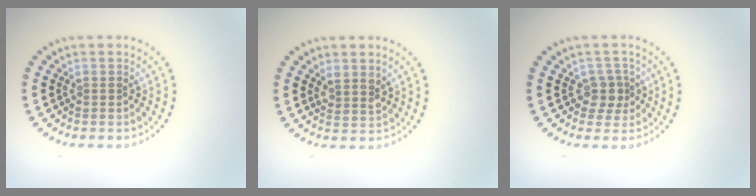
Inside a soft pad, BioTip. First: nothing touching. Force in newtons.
{"total": 1.7, "press": 1.5, "slide": 0.8}
{"total": 2.0, "press": 1.7, "slide": 1.2}